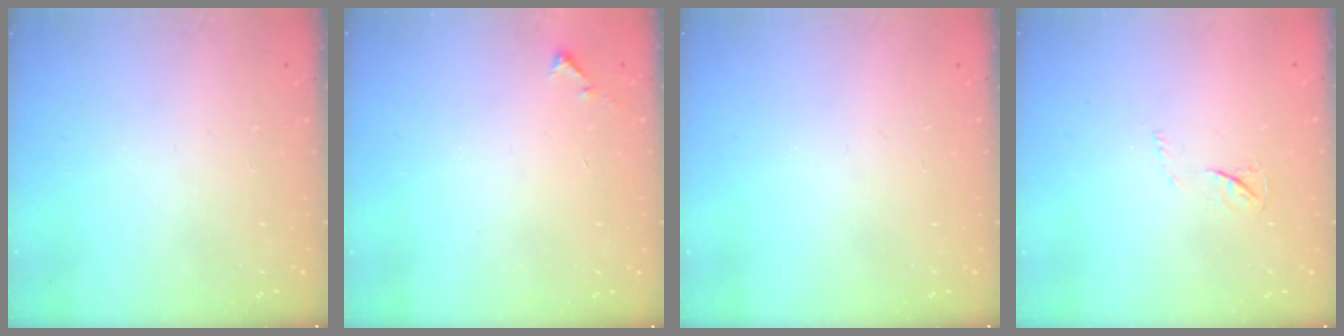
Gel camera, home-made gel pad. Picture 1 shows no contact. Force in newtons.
{"total": 5.8, "press": 5.8, "slide": 0.4}
{"total": 0.0}
{"total": 3.3, "press": 3.2, "slide": 0.5}